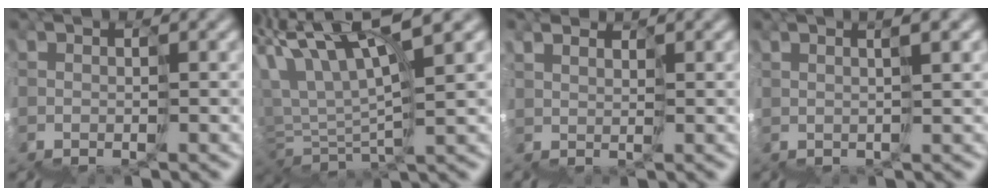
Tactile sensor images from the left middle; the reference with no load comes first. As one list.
[{"total": 4.6, "force": [4.5, -0.7, 0.8], "torque": [-0.045, 0.040, 0.073]}, {"total": 3.5, "force": [1.7, -1.3, -2.8], "torque": [0.029, 0.023, 0.031]}, {"total": 2.9, "force": [1.9, 0.7, 2.0], "torque": [-0.009, 0.036, 0.028]}]